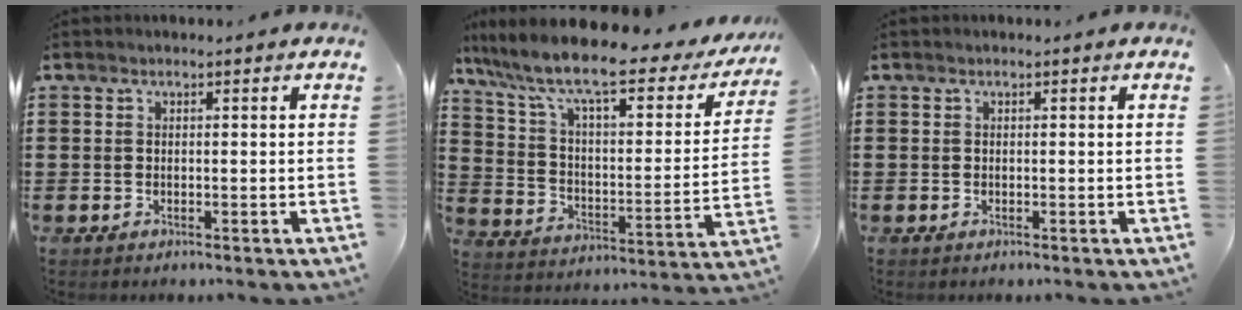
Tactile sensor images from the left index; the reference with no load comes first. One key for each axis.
{"total": 10.5, "fx": 8.3, "fy": 1.6, "fz": 6.2, "tx": -0.154, "ty": -0.053, "tz": 0.137}
{"total": 0.0}